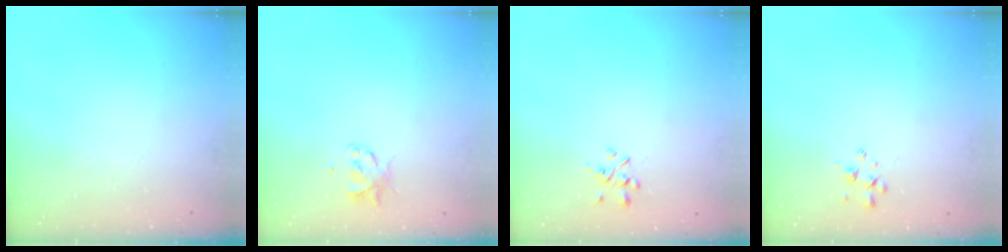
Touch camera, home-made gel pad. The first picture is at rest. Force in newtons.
{"total": 2.1, "press": 2.1, "slide": 0.4}
{"total": 1.8, "press": 1.6, "slide": 0.7}
{"total": 2.0, "press": 2.0, "slide": 0.4}